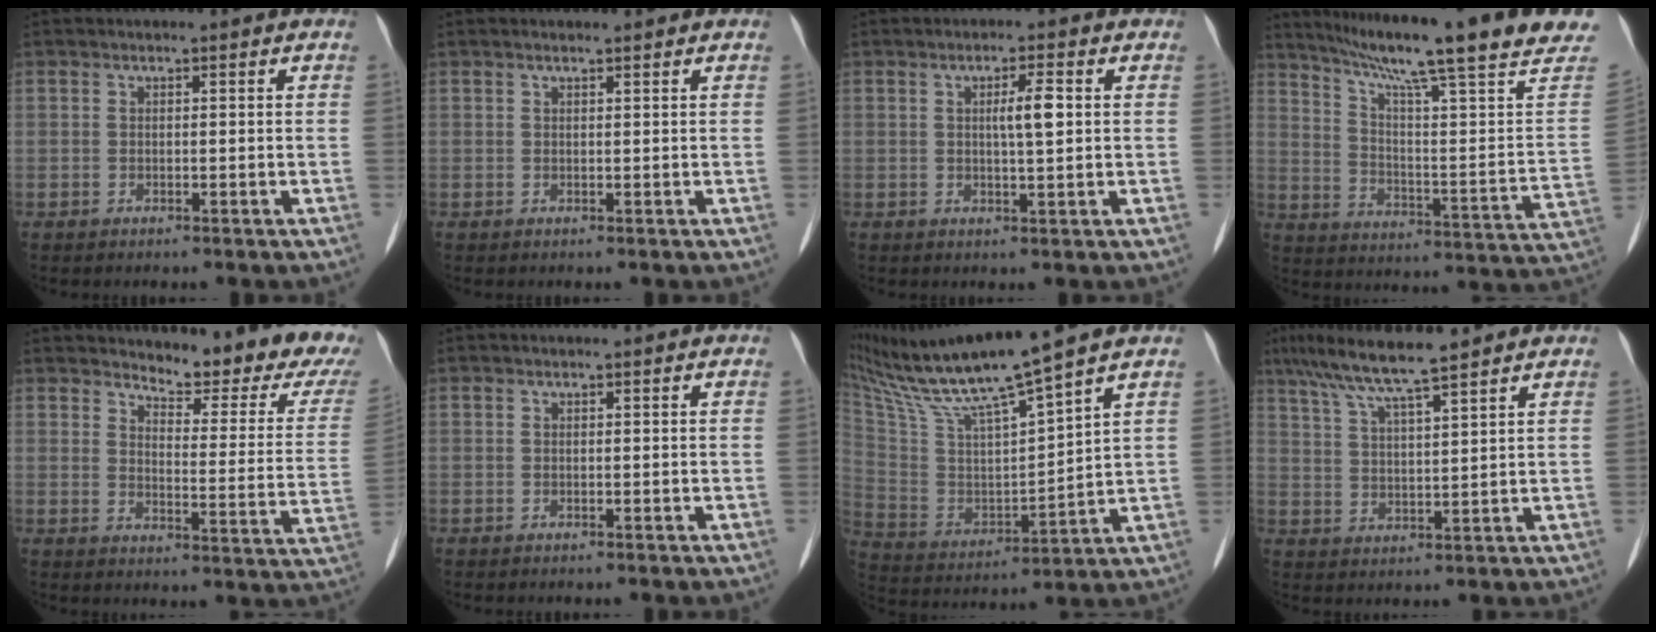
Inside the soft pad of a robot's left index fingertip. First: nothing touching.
{"total": 1.1, "force": [1.0, 0.1, 0.6], "torque": [-0.014, 0.013, 0.018]}
{"total": 3.4, "force": [0.6, 0.3, 3.3], "torque": [-0.057, 0.002, 0.011]}
{"total": 23.8, "force": [18.1, 0.2, 15.4], "torque": [-0.236, -0.032, 0.246]}
{"total": 14.9, "force": [13.7, 2.1, 5.5], "torque": [-0.064, -0.069, 0.151]}
{"total": 0.0}
{"total": 17.2, "force": [14.4, -1.0, 9.4], "torque": [-0.178, 0.004, 0.272]}
{"total": 9.3, "force": [7.6, 0.1, 5.4], "torque": [-0.100, 0.029, 0.135]}